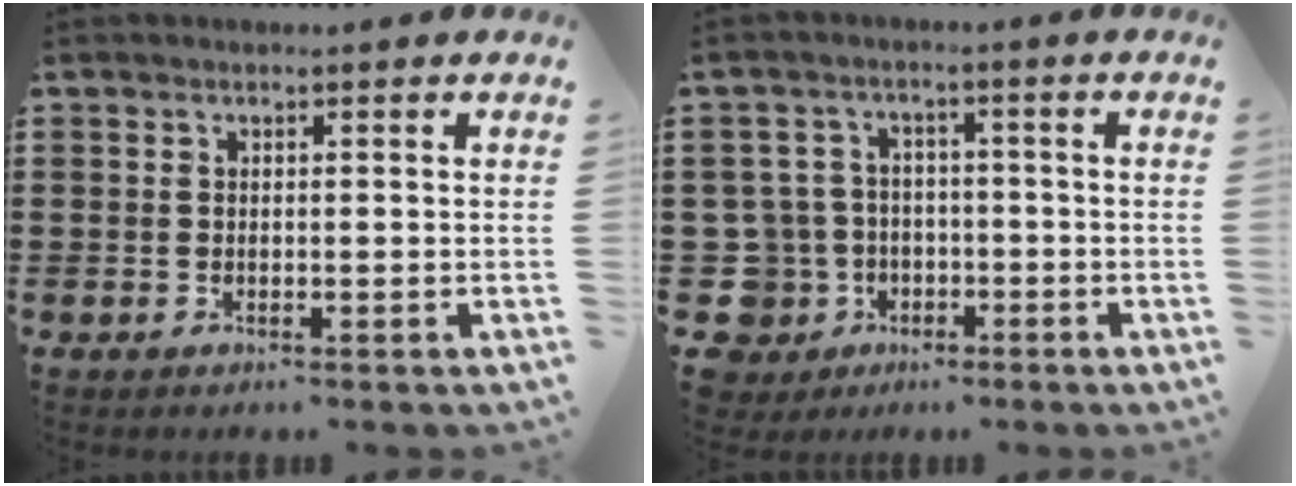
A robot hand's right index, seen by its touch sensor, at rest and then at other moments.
{"total": 7.9, "force": [-2.6, 7.2, 2.0], "torque": [-0.111, -0.001, -0.056]}